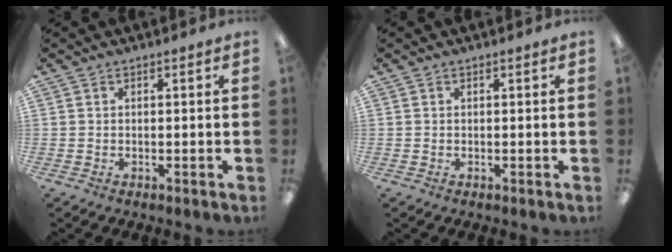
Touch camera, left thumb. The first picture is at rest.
{"total": 0.0}